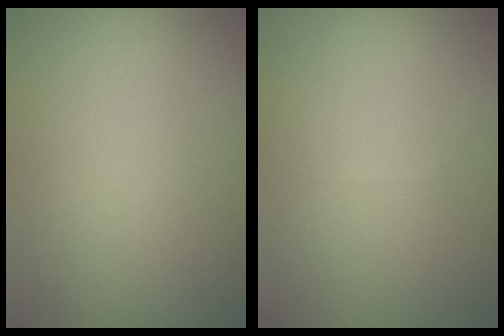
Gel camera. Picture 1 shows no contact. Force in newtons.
{"total": 0.0}